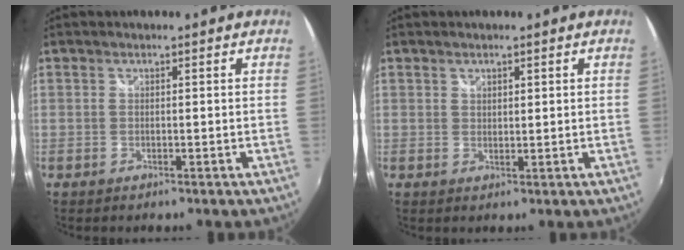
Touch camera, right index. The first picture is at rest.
{"total": 1.2, "force": [0.9, 0.7, 0.4], "torque": [-0.003, 0.001, 0.016]}